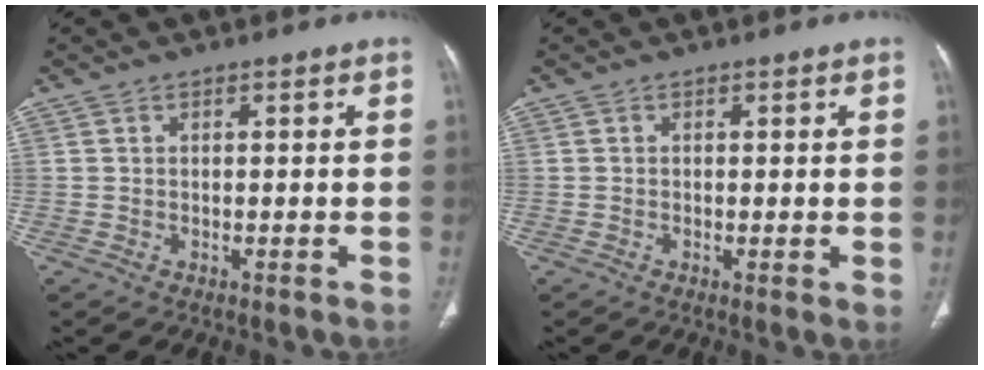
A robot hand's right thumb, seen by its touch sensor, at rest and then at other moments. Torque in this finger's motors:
{"motor_torque": [-0.10, 0.15, -0.21, 0.11, -0.02]}